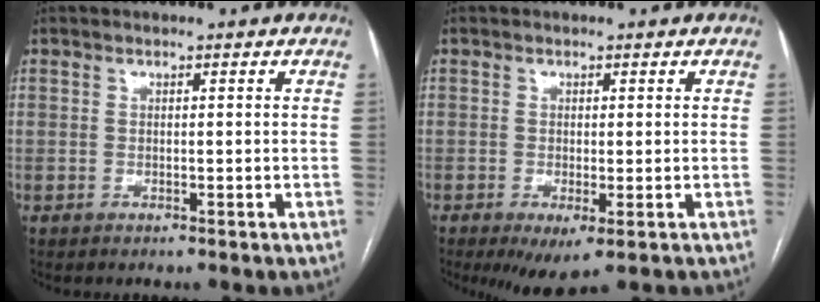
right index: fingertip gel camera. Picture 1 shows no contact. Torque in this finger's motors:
{"motor_torque": [1.19, -0.90, 0.44, 0.10]}